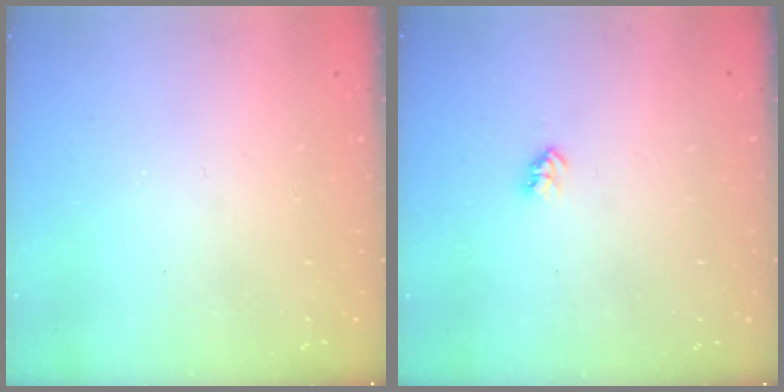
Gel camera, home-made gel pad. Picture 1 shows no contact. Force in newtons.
{"total": 2.7, "press": 2.7, "slide": 0.4}